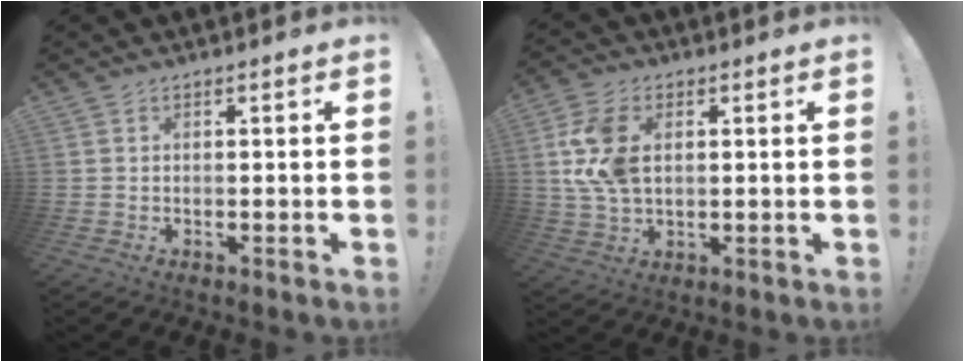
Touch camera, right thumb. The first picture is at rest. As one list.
[{"total": 11.5, "force": [2.1, 7.5, 8.5], "torque": [-0.172, -0.002, 0.041]}]